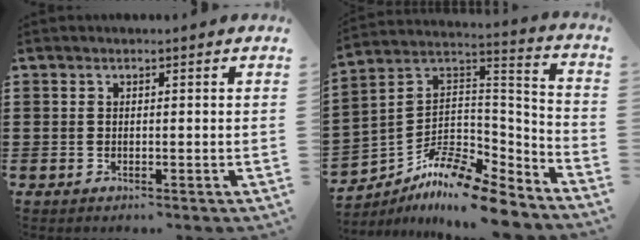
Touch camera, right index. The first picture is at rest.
{"total": 10.8, "force": [-9.3, 2.8, 4.7], "torque": [-0.096, 0.013, -0.184]}